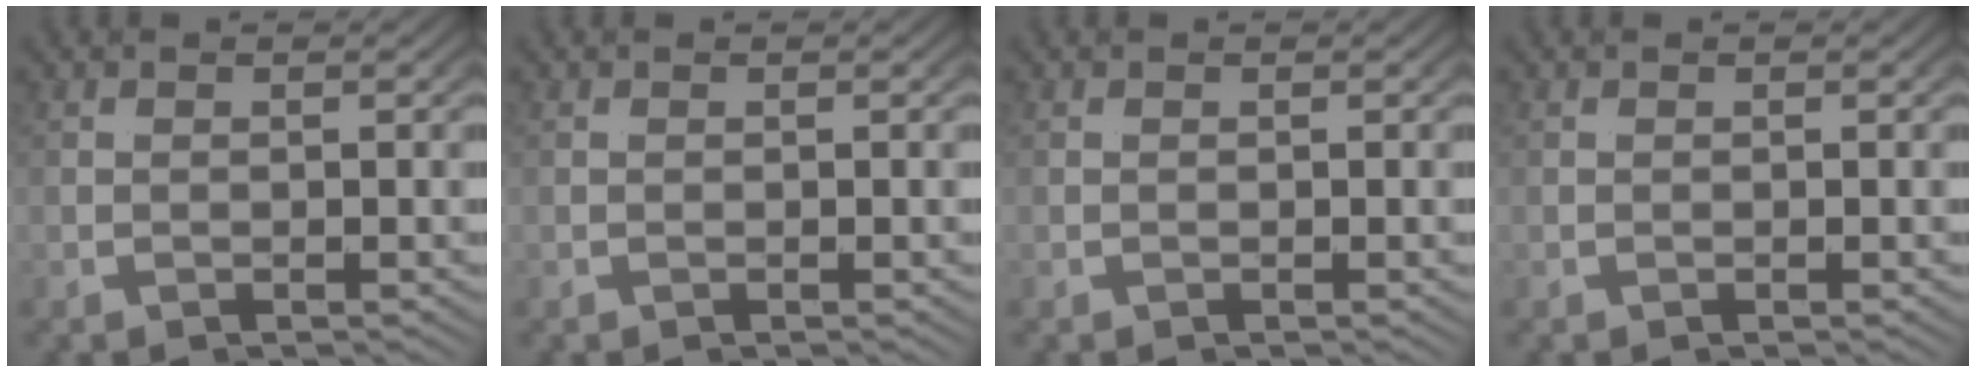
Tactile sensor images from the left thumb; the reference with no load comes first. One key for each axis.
{"total": 0.0}
{"total": 0.0}
{"total": 0.0}